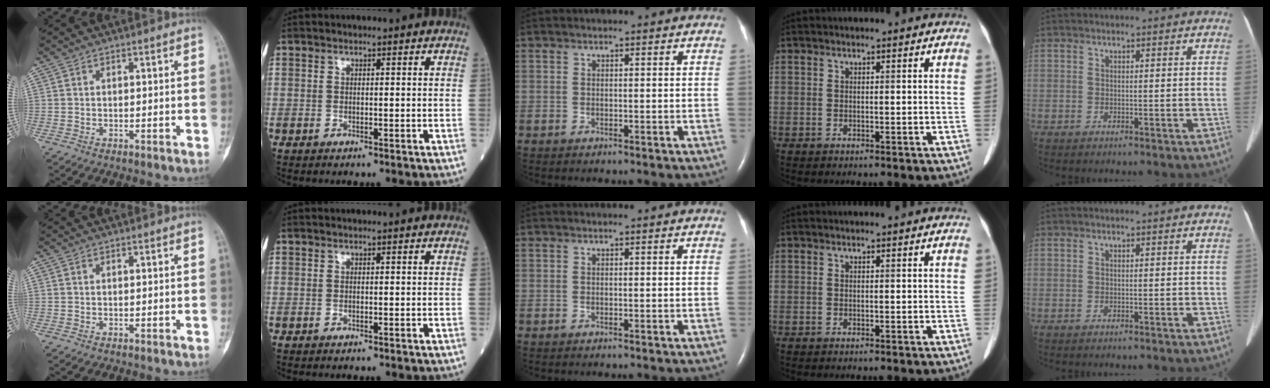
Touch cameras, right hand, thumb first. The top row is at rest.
{}